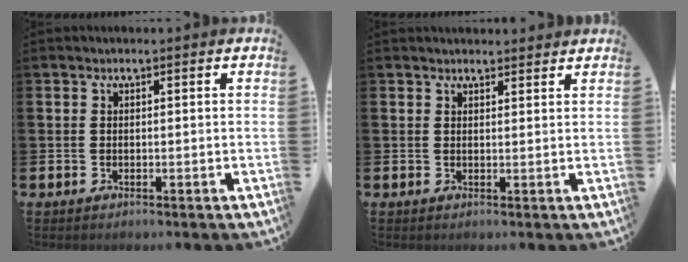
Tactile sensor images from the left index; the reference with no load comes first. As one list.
[{"total": 1.6, "force": [1.6, 0.3, 0.0], "torque": [0.006, -0.006, 0.027]}]